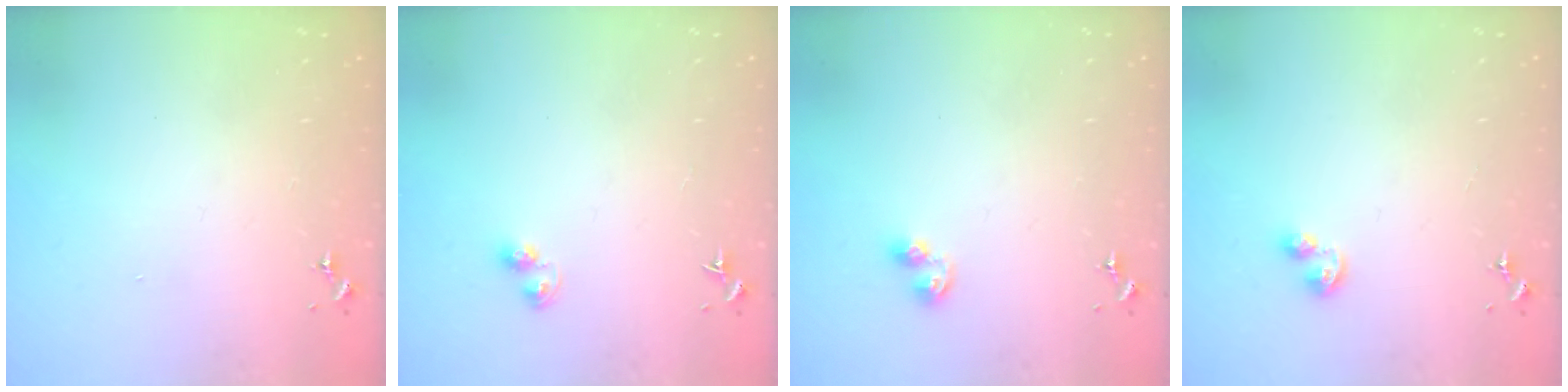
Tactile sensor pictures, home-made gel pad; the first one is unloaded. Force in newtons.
{"total": 4.0, "press": 4.0, "slide": 0.5}
{"total": 4.3, "press": 4.3, "slide": 0.4}
{"total": 5.0, "press": 4.9, "slide": 0.9}